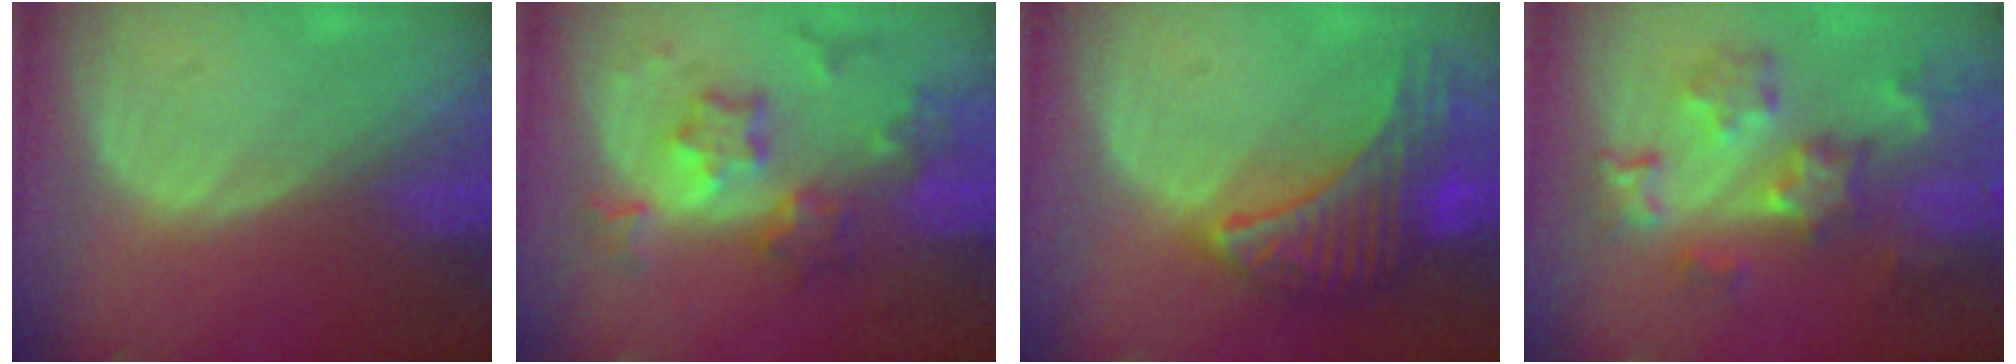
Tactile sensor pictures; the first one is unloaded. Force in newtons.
{"total": 8.6, "press": 7.6, "slide": 4.0}
{"total": 9.6, "press": 9.5, "slide": 0.6}
{"total": 9.0, "press": 7.9, "slide": 4.3}